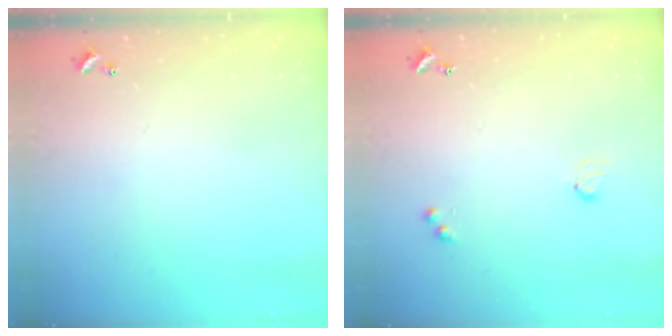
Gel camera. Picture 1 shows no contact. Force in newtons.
{"total": 2.9, "press": 2.9, "slide": 0.5}